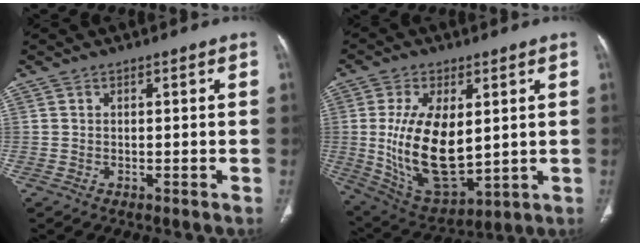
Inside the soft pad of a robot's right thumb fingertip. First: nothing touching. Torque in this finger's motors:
{"motor_torque": [-0.32, 1.72, 1.01, 1.06, 0.21]}